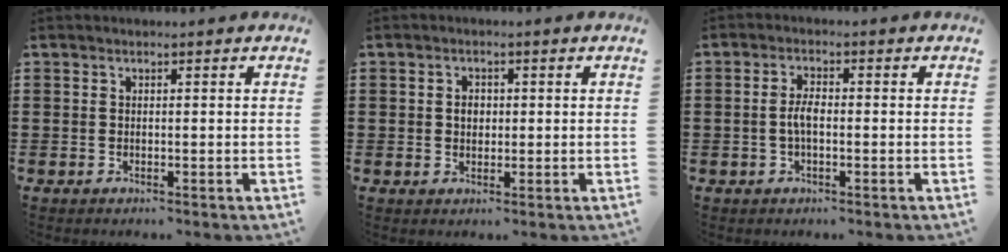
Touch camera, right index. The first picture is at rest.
{"total": 1.8, "force": [0.1, 1.4, 1.2], "torque": [-0.026, 0.007, 0.000]}
{"total": 3.1, "force": [-0.5, 1.2, 2.8], "torque": [-0.068, -0.001, -0.015]}